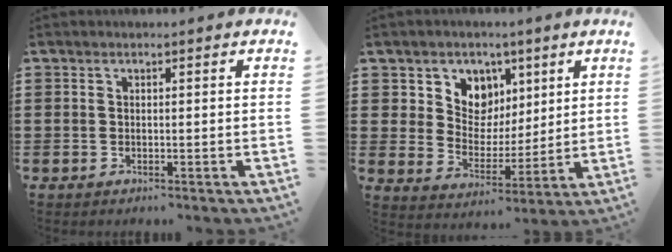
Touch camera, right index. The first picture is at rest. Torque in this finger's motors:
{"motor_torque": [1.01, 0.68, 0.20, 0.07]}